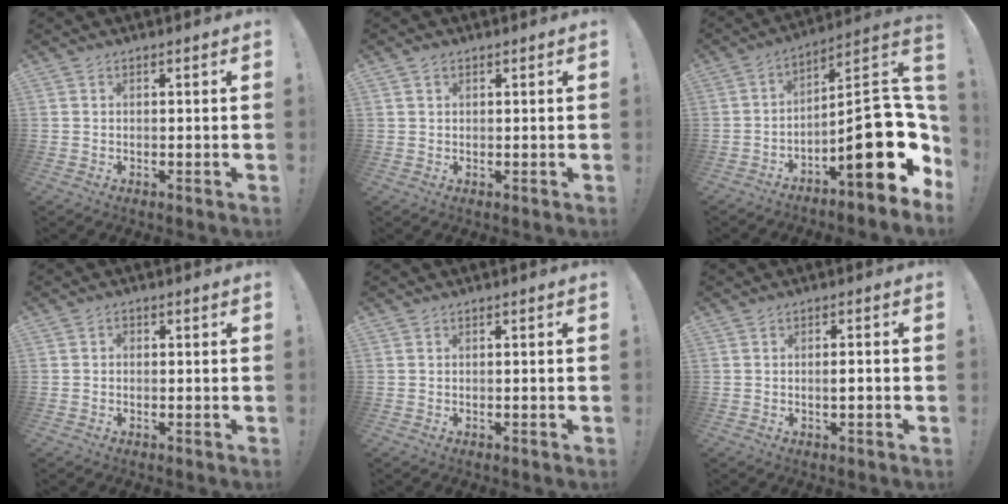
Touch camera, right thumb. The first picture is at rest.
{"total": 1.1, "force": [0.7, 0.7, 0.4], "torque": [-0.008, 0.001, 0.013]}
{"total": 23.1, "force": [-5.4, 7.5, 21.2], "torque": [-0.310, 0.027, -0.074]}
{"total": 1.1, "force": [-0.5, 0.8, 0.4], "torque": [-0.016, 0.007, -0.008]}
{"total": 0.0}
{"total": 2.3, "force": [-0.7, 0.1, 2.2], "torque": [-0.034, 0.001, -0.016]}